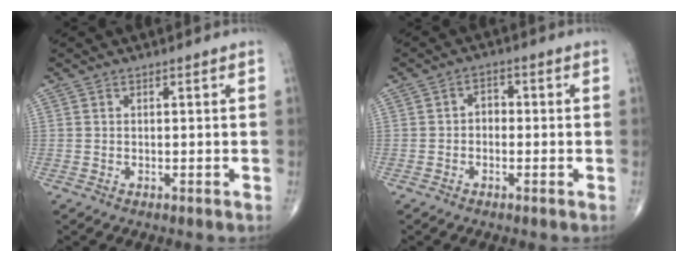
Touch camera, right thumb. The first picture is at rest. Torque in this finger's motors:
{"motor_torque": [-0.14, 0.14, -0.14, -0.12, -0.05]}